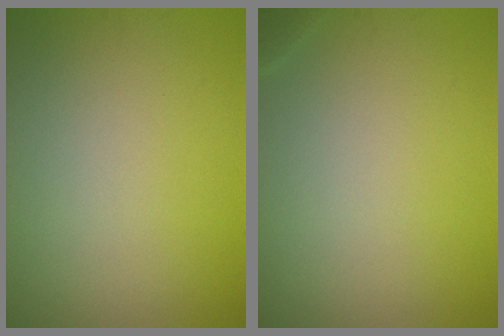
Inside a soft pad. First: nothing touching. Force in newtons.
{"total": 0.7, "press": 0.7, "slide": 0.0}